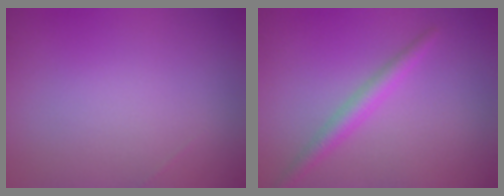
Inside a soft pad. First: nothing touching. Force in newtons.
{"total": 2.2, "press": 2.2, "slide": 0.1}